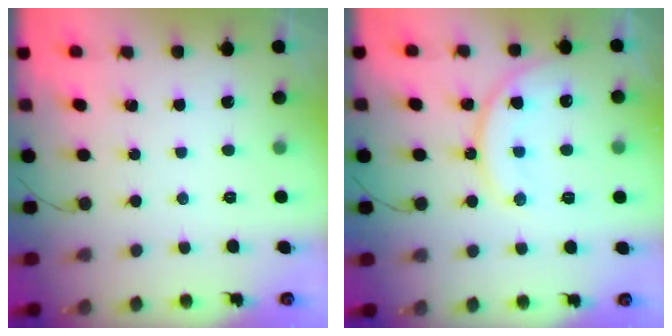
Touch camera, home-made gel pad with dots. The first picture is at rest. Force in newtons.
{"total": 13.3, "press": 13.3, "slide": 1.2}